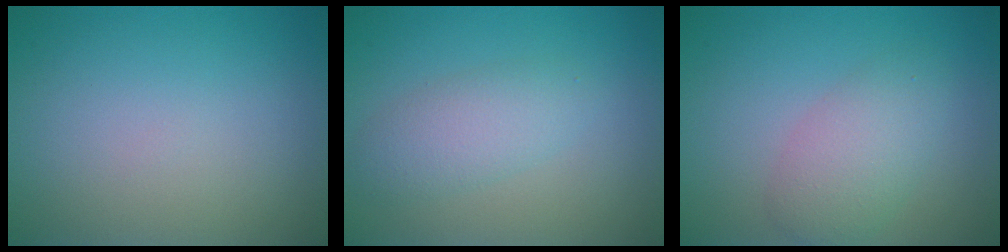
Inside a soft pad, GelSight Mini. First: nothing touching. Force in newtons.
{"total": 2.8, "press": 2.8, "slide": 0.1}
{"total": 4.6, "press": 4.6, "slide": 0.1}